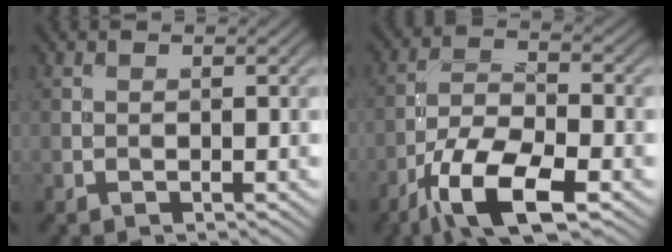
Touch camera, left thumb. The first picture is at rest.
{"total": 10.9, "force": [-6.4, 3.7, 8.0], "torque": [-0.153, -0.005, -0.129]}